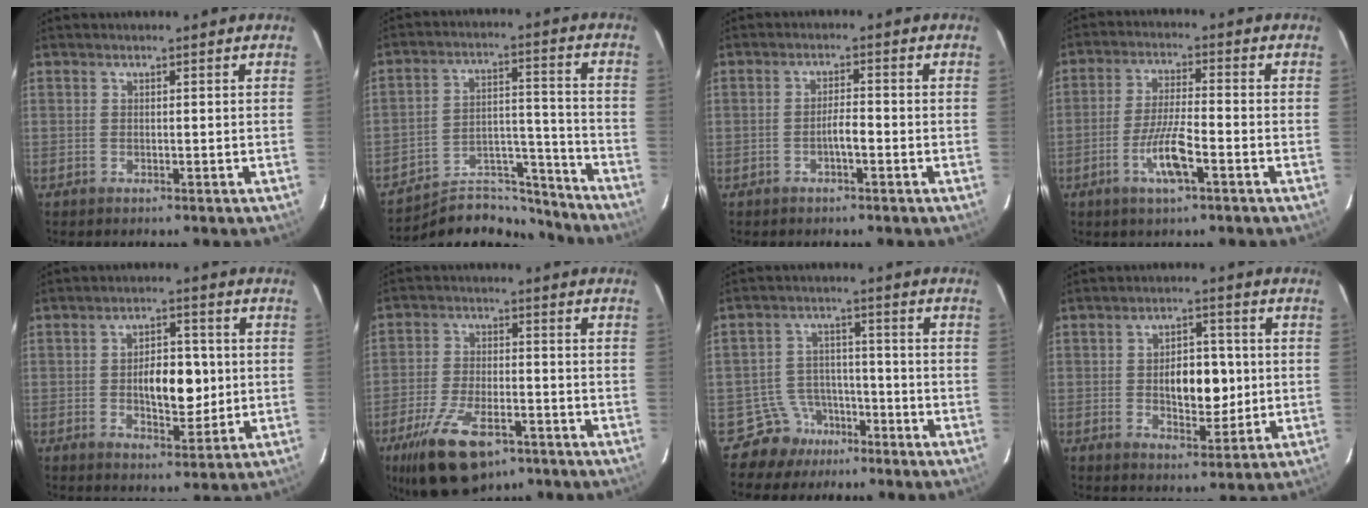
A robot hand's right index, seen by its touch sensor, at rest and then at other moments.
{"total": 12.5, "force": [-12.1, 3.1, 0.3], "torque": [0.010, 0.058, -0.192]}
{"total": 2.5, "force": [-1.0, 0.5, 2.2], "torque": [-0.035, 0.004, -0.017]}
{"total": 7.4, "force": [-3.2, 0.9, 6.6], "torque": [-0.130, -0.005, -0.059]}
{"total": 8.1, "force": [-0.2, 3.7, 7.2], "torque": [-0.115, 0.009, 0.002]}
{"total": 12.7, "force": [-7.9, 5.1, 8.6], "torque": [-0.171, -0.014, -0.131]}
{"total": 6.4, "force": [-4.2, 4.7, -0.4], "torque": [0.014, 0.021, -0.068]}
{"total": 8.1, "force": [-0.1, 4.0, 7.0], "torque": [-0.109, 0.008, 0.006]}